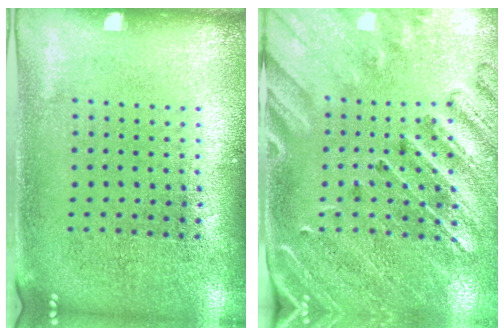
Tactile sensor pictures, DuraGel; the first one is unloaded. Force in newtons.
{"total": 2.8, "press": 2.6, "slide": 0.9}